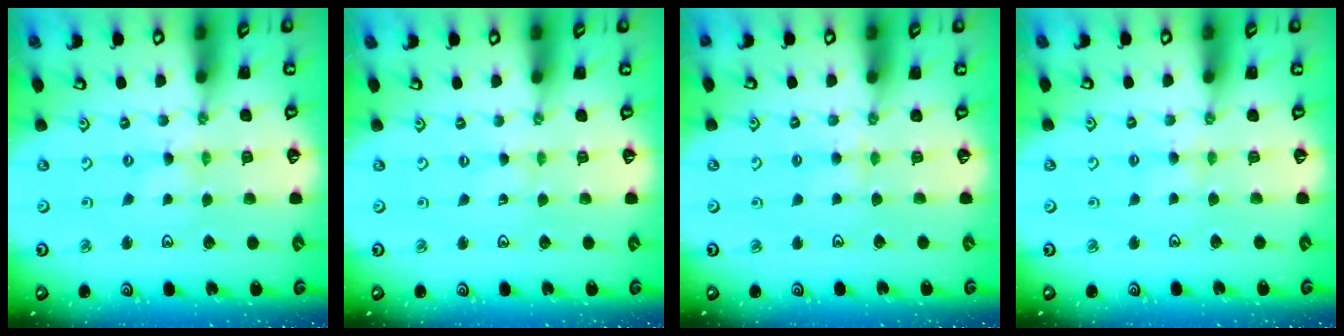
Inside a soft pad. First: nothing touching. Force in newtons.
{"total": 0.0}
{"total": 3.4, "press": 3.4, "slide": 0.5}
{"total": 3.7, "press": 3.7, "slide": 0.5}